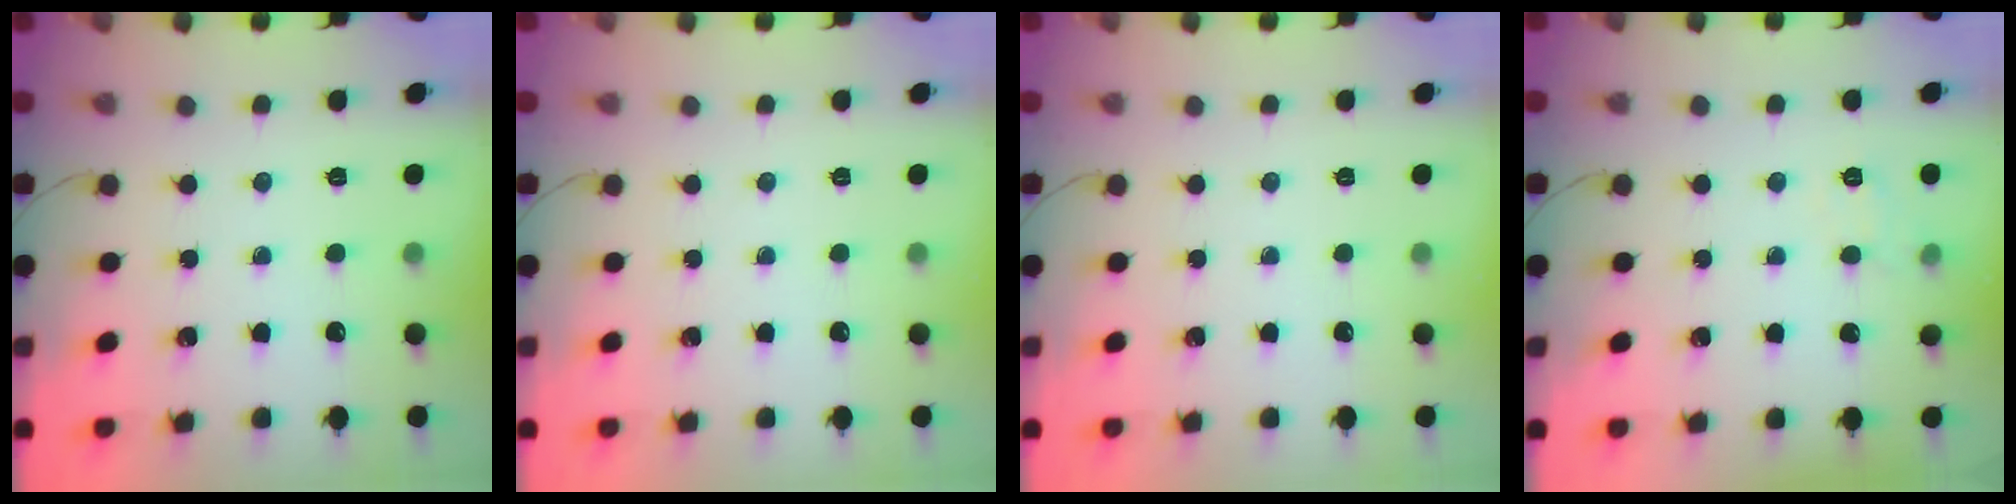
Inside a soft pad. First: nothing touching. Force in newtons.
{"total": 0.0}
{"total": 0.0}
{"total": 7.1, "press": 6.9, "slide": 1.5}